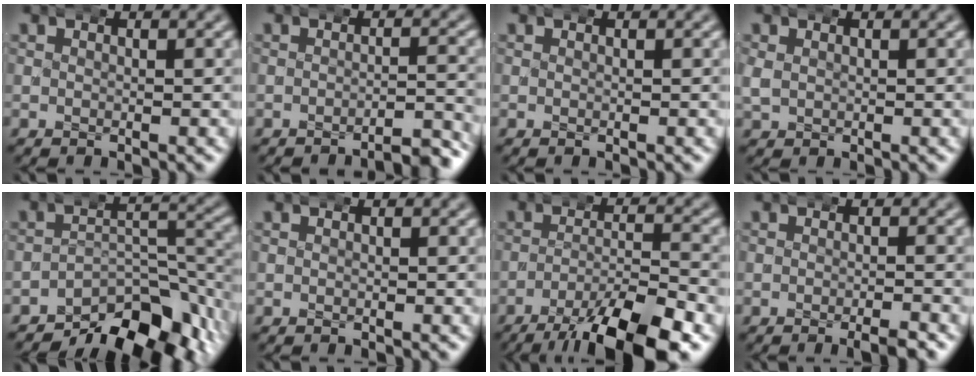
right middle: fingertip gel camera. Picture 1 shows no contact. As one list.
[{"total": 3.6, "force": [-3.4, 0.4, 1.3], "torque": [-0.017, 0.004, -0.059]}, {"total": 0.0}, {"total": 1.8, "force": [0.1, 1.7, 0.5], "torque": [-0.018, -0.001, 0.005]}, {"total": 11.0, "force": [-8.4, 4.1, 5.7], "torque": [-0.062, -0.012, -0.128]}, {"total": 0.0}, {"total": 8.9, "force": [-6.0, 2.0, 6.3], "torque": [-0.091, -0.006, -0.091]}, {"total": 1.5, "force": [-1.0, 0.1, 1.1], "torque": [-0.014, 0.008, -0.023]}]